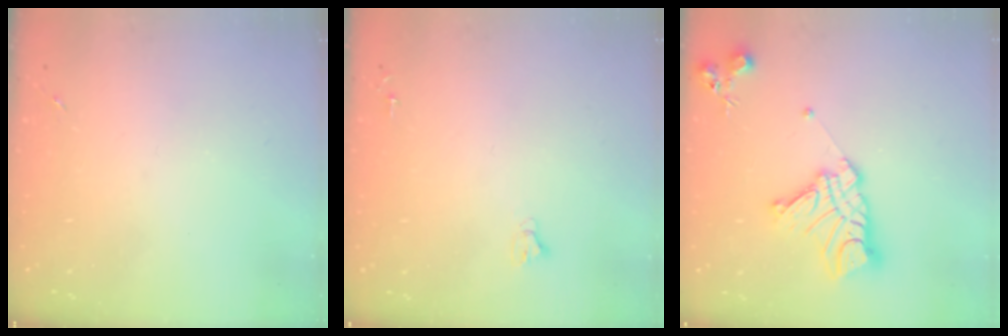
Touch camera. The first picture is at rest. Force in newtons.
{"total": 2.4, "press": 2.4, "slide": 0.2}
{"total": 16.1, "press": 16.0, "slide": 1.6}